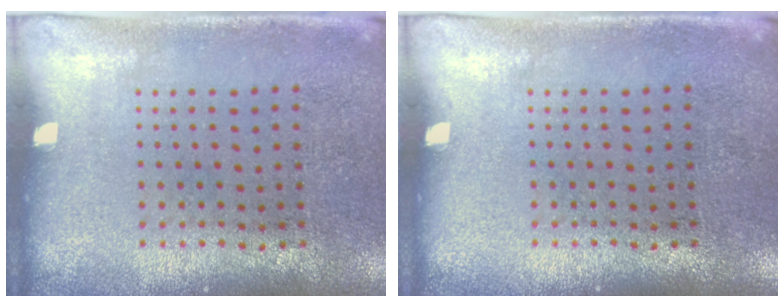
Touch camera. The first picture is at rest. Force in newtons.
{"total": 0.0}